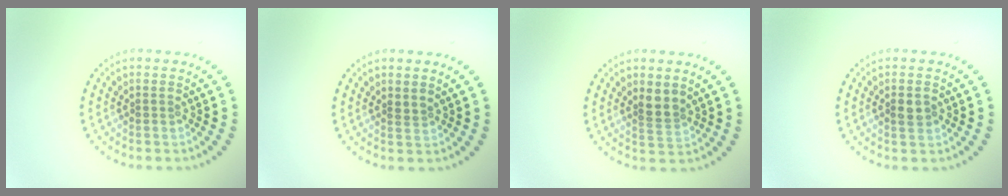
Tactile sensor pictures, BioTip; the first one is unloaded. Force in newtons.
{"total": 0.5, "press": 0.4, "slide": 0.3}
{"total": 2.1, "press": 1.7, "slide": 1.3}
{"total": 1.3, "press": 1.3, "slide": 0.1}